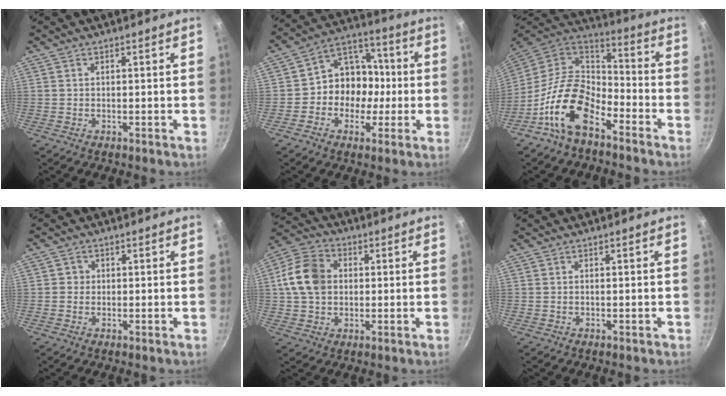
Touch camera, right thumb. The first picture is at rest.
{"total": 11.9, "force": [-1.6, 10.0, 6.2], "torque": [-0.040, 0.043, -0.040]}
{"total": 16.6, "force": [-8.8, 9.1, 10.7], "torque": [-0.178, 0.069, -0.188]}
{"total": 1.9, "force": [-0.1, 1.8, 0.4], "torque": [0.004, 0.005, -0.005]}
{"total": 11.7, "force": [1.0, 9.1, 7.3], "torque": [-0.117, 0.016, 0.003]}
{"total": 0.0}